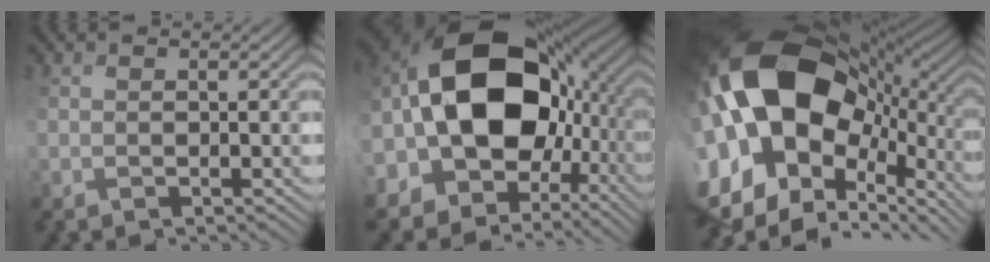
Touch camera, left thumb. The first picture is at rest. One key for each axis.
{"total": 20.5, "fx": 3.6, "fy": 13.9, "fz": 14.5, "tx": -0.294, "ty": 0.012, "tz": 0.070}
{"total": 21.2, "fx": 2.3, "fy": 14.3, "fz": 15.4, "tx": -0.344, "ty": -0.008, "tz": 0.062}